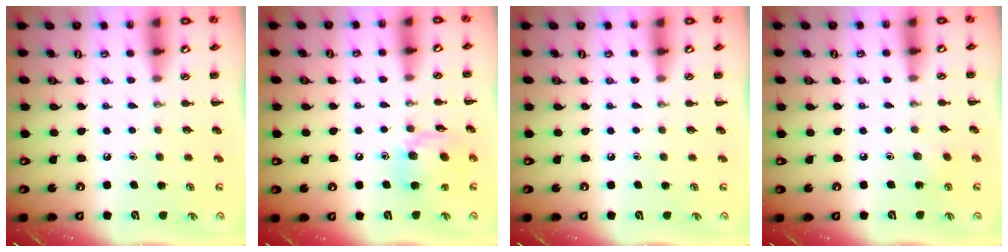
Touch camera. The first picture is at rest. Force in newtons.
{"total": 13.2, "press": 12.9, "slide": 2.9}
{"total": 0.0}
{"total": 2.8, "press": 2.7, "slide": 0.8}